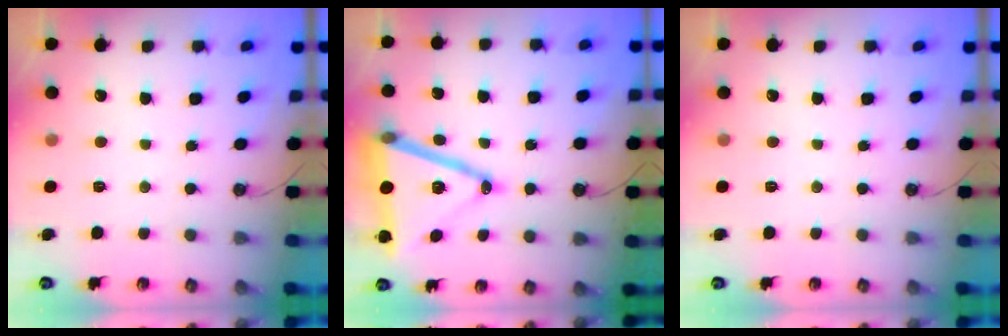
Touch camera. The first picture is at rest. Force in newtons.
{"total": 20.5, "press": 20.1, "slide": 3.9}
{"total": 0.0}